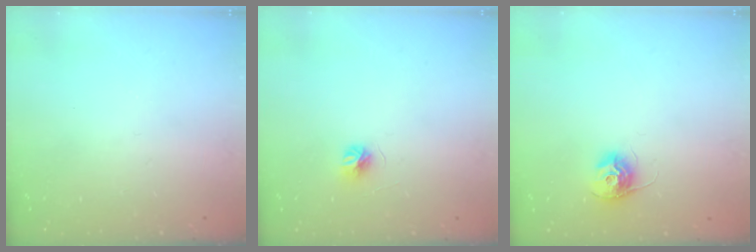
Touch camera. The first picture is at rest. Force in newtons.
{"total": 4.5, "press": 4.5, "slide": 0.4}
{"total": 10.3, "press": 10.3, "slide": 0.5}